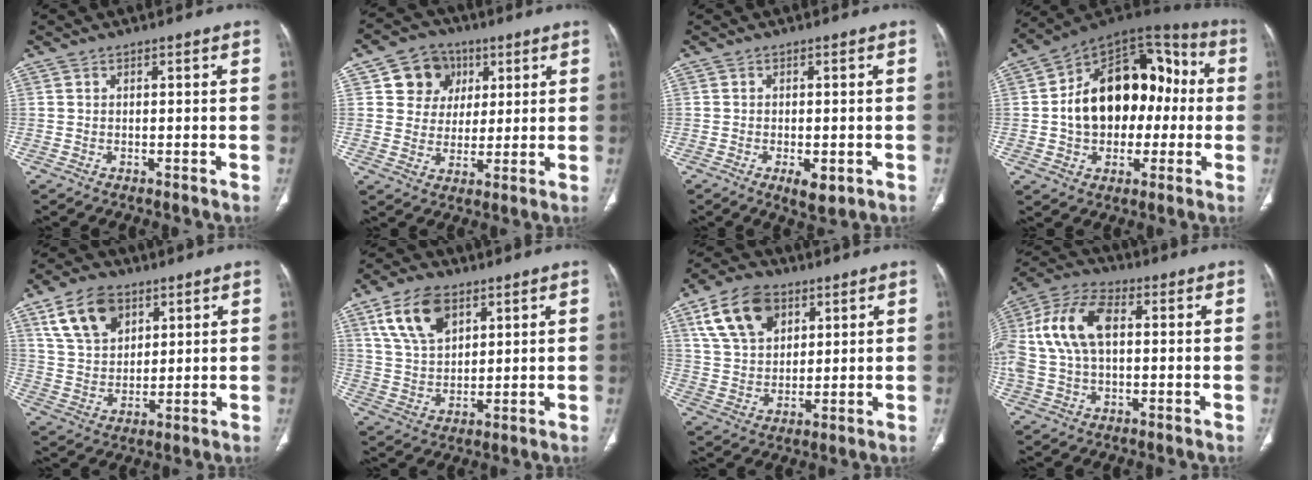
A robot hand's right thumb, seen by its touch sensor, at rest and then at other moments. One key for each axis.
{"total": 9.6, "fx": 3.6, "fy": 8.4, "fz": 2.9, "tx": -0.009, "ty": -0.006, "tz": 0.059}
{"total": 4.3, "fx": -1.6, "fy": 1.9, "fz": 3.5, "tx": -0.052, "ty": -0.004, "tz": -0.017}
{"total": 22.3, "fx": -0.2, "fy": 15.3, "fz": 16.2, "tx": -0.220, "ty": 0.044, "tz": -0.003}
{"total": 11.9, "fx": 6.1, "fy": 7.6, "fz": 6.7, "tx": -0.101, "ty": -0.019, "tz": 0.121}
{"total": 11.7, "fx": 6.0, "fy": 6.8, "fz": 7.4, "tx": -0.121, "ty": -0.017, "tz": 0.119}
{"total": 13.6, "fx": 6.4, "fy": 8.9, "fz": 8.1, "tx": -0.127, "ty": -0.013, "tz": 0.123}
{"total": 14.5, "fx": 2.1, "fy": 8.3, "fz": 11.7, "tx": -0.252, "ty": 0.033, "tz": 0.038}